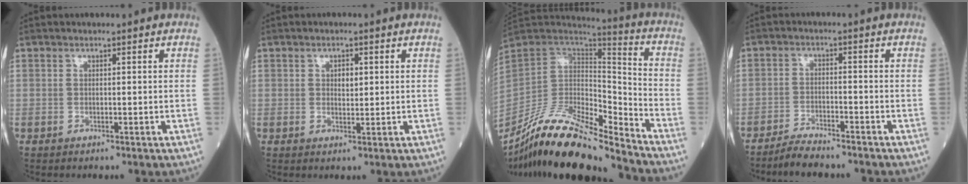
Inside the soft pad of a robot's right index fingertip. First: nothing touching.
{"total": 2.0, "force": [0.6, 1.0, 1.6], "torque": [-0.023, -0.002, 0.010]}
{"total": 20.7, "force": [-17.4, 3.0, 10.7], "torque": [-0.220, 0.005, -0.323]}
{"total": 4.9, "force": [-4.5, 0.5, 1.7], "torque": [-0.030, -0.012, -0.081]}